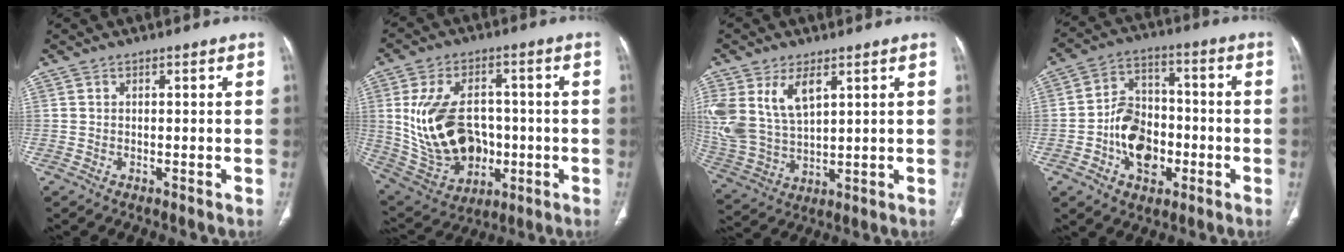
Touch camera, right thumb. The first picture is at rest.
{"total": 18.8, "force": [-0.6, 13.1, 13.4], "torque": [-0.227, 0.008, 0.019]}
{"total": 14.2, "force": [5.9, 8.0, 10.0], "torque": [-0.214, -0.017, 0.134]}
{"total": 12.7, "force": [-3.5, 9.1, 8.1], "torque": [-0.097, 0.034, -0.060]}